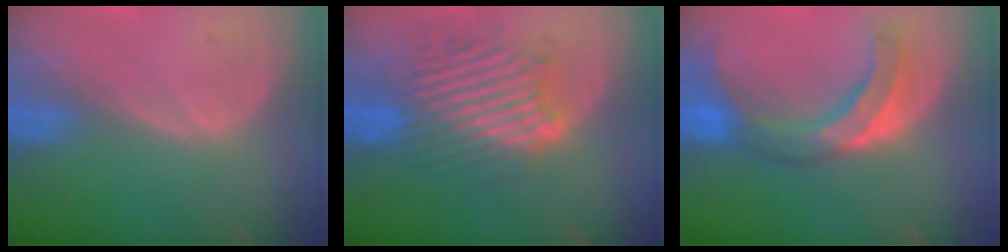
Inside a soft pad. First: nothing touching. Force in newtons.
{"total": 9.8, "press": 9.5, "slide": 2.1}
{"total": 8.4, "press": 8.3, "slide": 1.2}